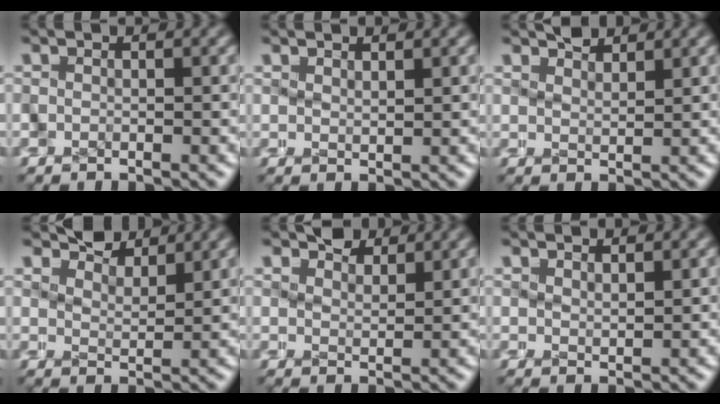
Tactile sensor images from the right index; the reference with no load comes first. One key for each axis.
{"total": 1.4, "fx": 1.4, "fy": 0.2, "fz": 0.4, "tx": -0.008, "ty": -0.005, "tz": 0.027}
{"total": 2.4, "fx": 2.2, "fy": 0.3, "fz": 0.8, "tx": -0.008, "ty": -0.003, "tz": 0.041}
{"total": 4.8, "fx": 3.7, "fy": 2.0, "fz": 2.3, "tx": -0.028, "ty": 0.010, "tz": 0.055}
{"total": 3.6, "fx": 2.7, "fy": 1.7, "fz": 1.6, "tx": -0.021, "ty": -0.004, "tz": 0.043}
{"total": 1.8, "fx": 1.6, "fy": 0.4, "fz": 0.6, "tx": -0.013, "ty": -0.006, "tz": 0.031}